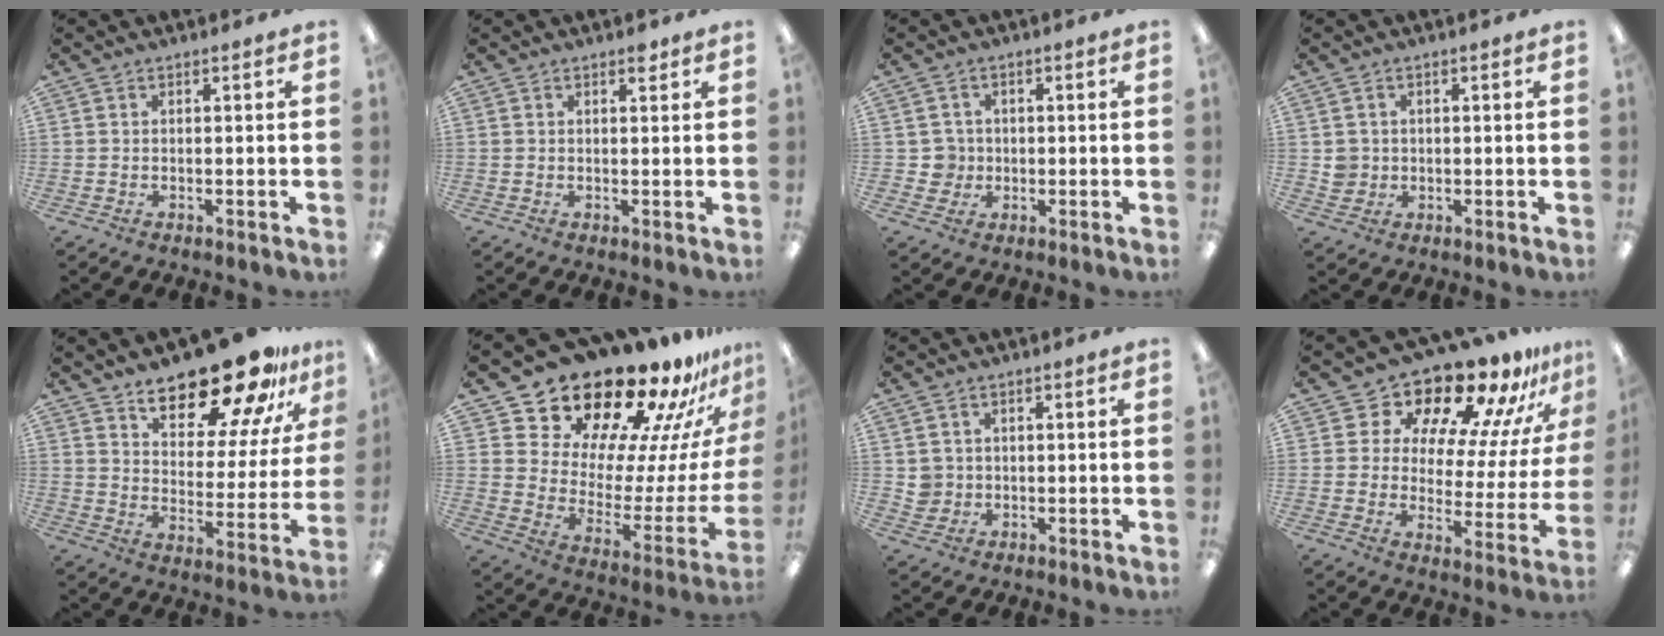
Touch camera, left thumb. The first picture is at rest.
{"total": 1.9, "force": [1.3, 0.8, 1.0], "torque": [-0.006, -0.005, 0.019]}
{"total": 4.2, "force": [0.1, 4.1, 0.4], "torque": [-0.009, 0.007, 0.002]}
{"total": 3.3, "force": [0.2, 3.3, 0.3], "torque": [-0.005, 0.003, 0.003]}
{"total": 20.3, "force": [16.5, 6.6, 9.8], "torque": [-0.149, -0.118, 0.278]}
{"total": 22.1, "force": [19.6, 8.0, 6.2], "torque": [-0.099, -0.165, 0.349]}
{"total": 3.4, "force": [0.6, 3.3, 0.2], "torque": [-0.004, 0.003, 0.010]}
{"total": 14.9, "force": [13.2, 5.4, 4.3], "torque": [-0.087, -0.120, 0.223]}